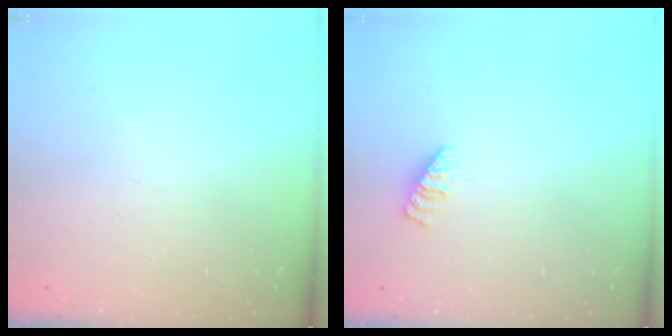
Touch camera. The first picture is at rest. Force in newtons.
{"total": 1.2, "press": 1.1, "slide": 0.2}